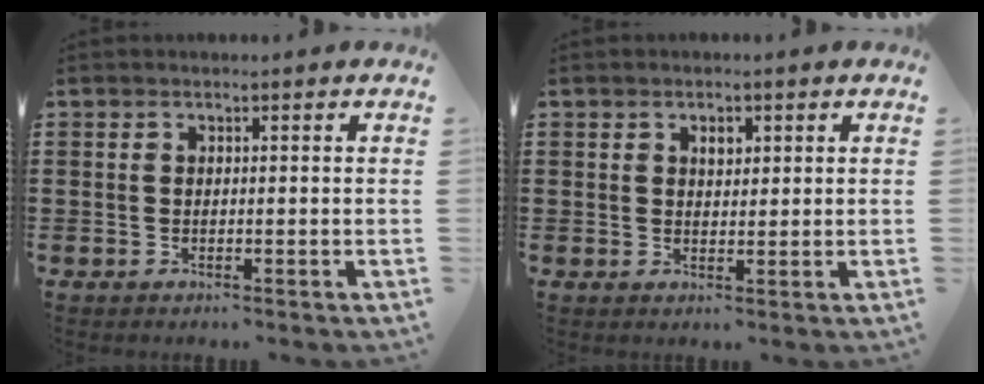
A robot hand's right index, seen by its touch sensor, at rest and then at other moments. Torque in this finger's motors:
{"motor_torque": [0.71, 0.66, 0.24, 0.05]}